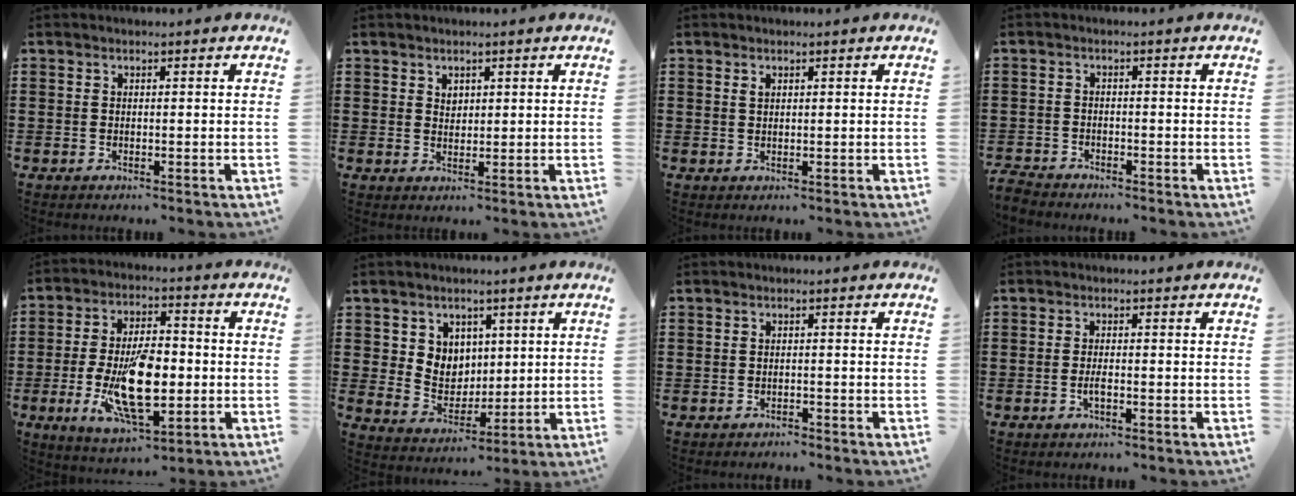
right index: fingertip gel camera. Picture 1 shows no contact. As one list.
[{"total": 1.5, "force": [1.0, 1.0, 0.4], "torque": [-0.009, 0.003, 0.020]}, {"total": 0.8, "force": [0.5, 0.5, 0.5], "torque": [-0.012, 0.003, 0.009]}, {"total": 2.1, "force": [-2.1, 0.2, 0.1], "torque": [-0.006, 0.001, -0.046]}, {"total": 13.4, "force": [-2.4, 5.9, 11.7], "torque": [-0.238, -0.015, -0.041]}, {"total": 5.7, "force": [2.7, 5.0, 0.4], "torque": [-0.031, -0.003, 0.048]}, {"total": 0.9, "force": [-0.8, 0.1, -0.2], "torque": [0.000, 0.001, -0.019]}, {"total": 1.6, "force": [-0.6, 0.2, 1.4], "torque": [-0.027, -0.003, -0.010]}]